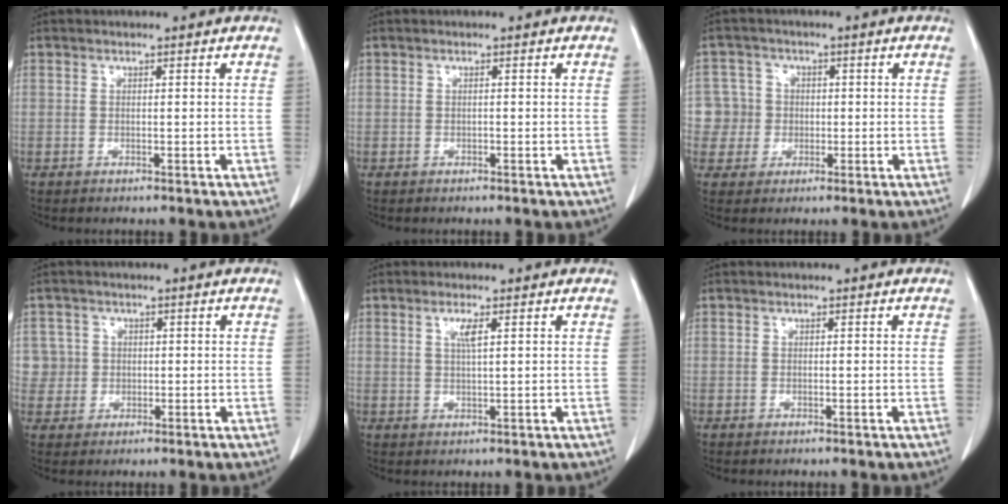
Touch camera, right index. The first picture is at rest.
{"total": 0.0}
{"total": 4.9, "force": [-0.5, 4.8, -0.2], "torque": [0.015, 0.018, -0.008]}
{"total": 3.2, "force": [0.3, 3.2, -0.4], "torque": [0.024, 0.008, 0.004]}
{"total": 2.3, "force": [0.9, 0.0, 2.1], "torque": [-0.046, 0.000, 0.019]}
{"total": 0.0}